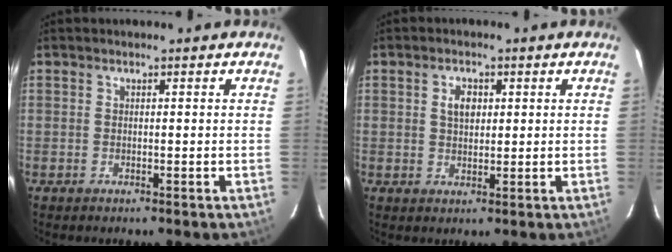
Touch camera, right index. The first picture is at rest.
{"total": 3.5, "force": [1.0, 2.3, 2.4], "torque": [-0.041, 0.007, 0.020]}